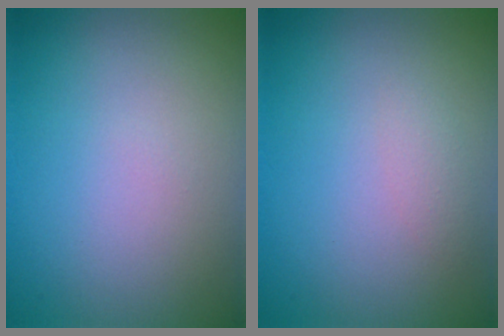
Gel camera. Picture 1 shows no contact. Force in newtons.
{"total": 1.0, "press": 1.0, "slide": 0.0}